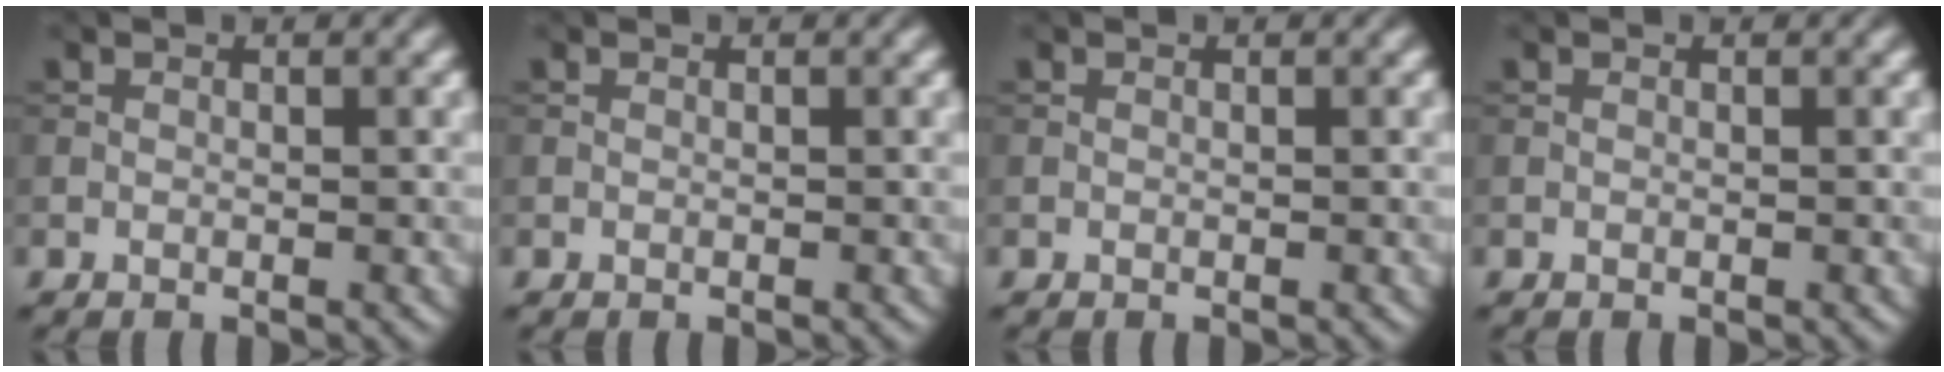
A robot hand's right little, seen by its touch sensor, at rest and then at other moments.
{"total": 0.0}
{"total": 0.0}
{"total": 0.0}